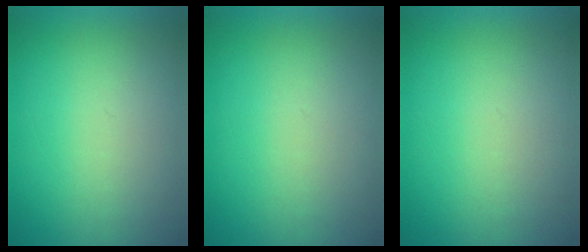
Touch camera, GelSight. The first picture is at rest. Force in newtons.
{"total": 1.3}
{"total": 1.1}